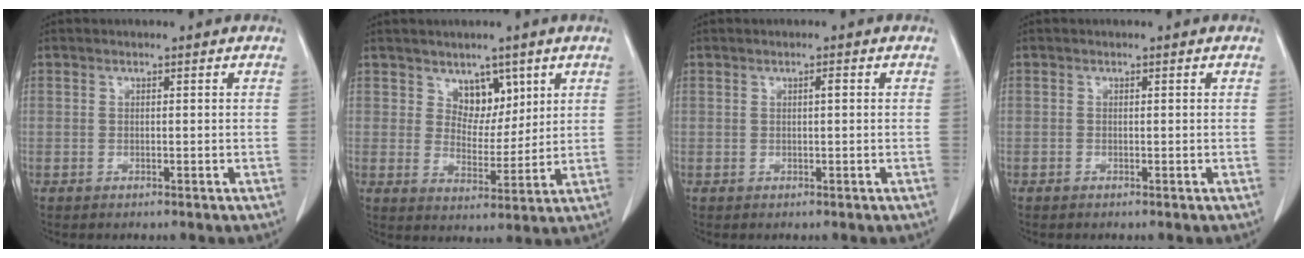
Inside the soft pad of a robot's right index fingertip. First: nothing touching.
{"total": 5.3, "force": [3.1, 3.3, 2.7], "torque": [-0.032, -0.004, 0.055]}
{"total": 0.8, "force": [0.1, 0.1, 0.7], "torque": [-0.013, 0.002, 0.001]}
{"total": 0.0}